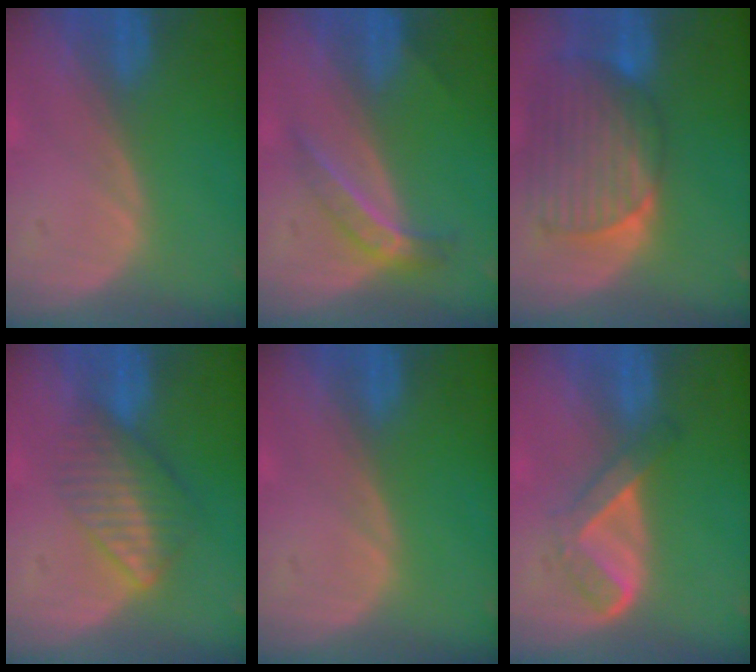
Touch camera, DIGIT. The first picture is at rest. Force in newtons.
{"total": 4.3, "press": 4.0, "slide": 1.6}
{"total": 10.1, "press": 8.7, "slide": 5.2}
{"total": 6.7, "press": 5.9, "slide": 3.1}
{"total": 0.0}
{"total": 5.5, "press": 4.6, "slide": 3.0}